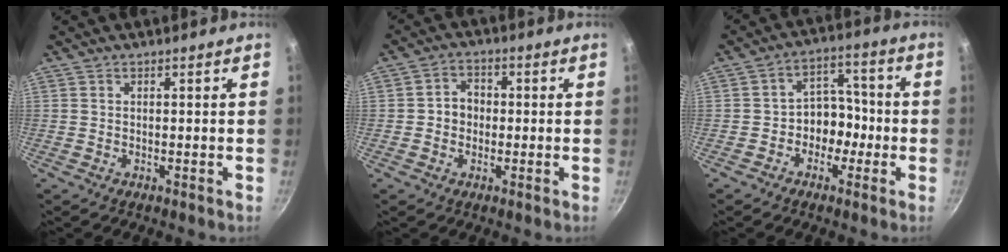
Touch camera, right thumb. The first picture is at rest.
{"total": 4.5, "force": [-0.4, 3.9, 2.3], "torque": [-0.009, 0.012, -0.012]}
{"total": 7.4, "force": [-2.3, 5.9, 3.7], "torque": [0.002, 0.041, -0.044]}